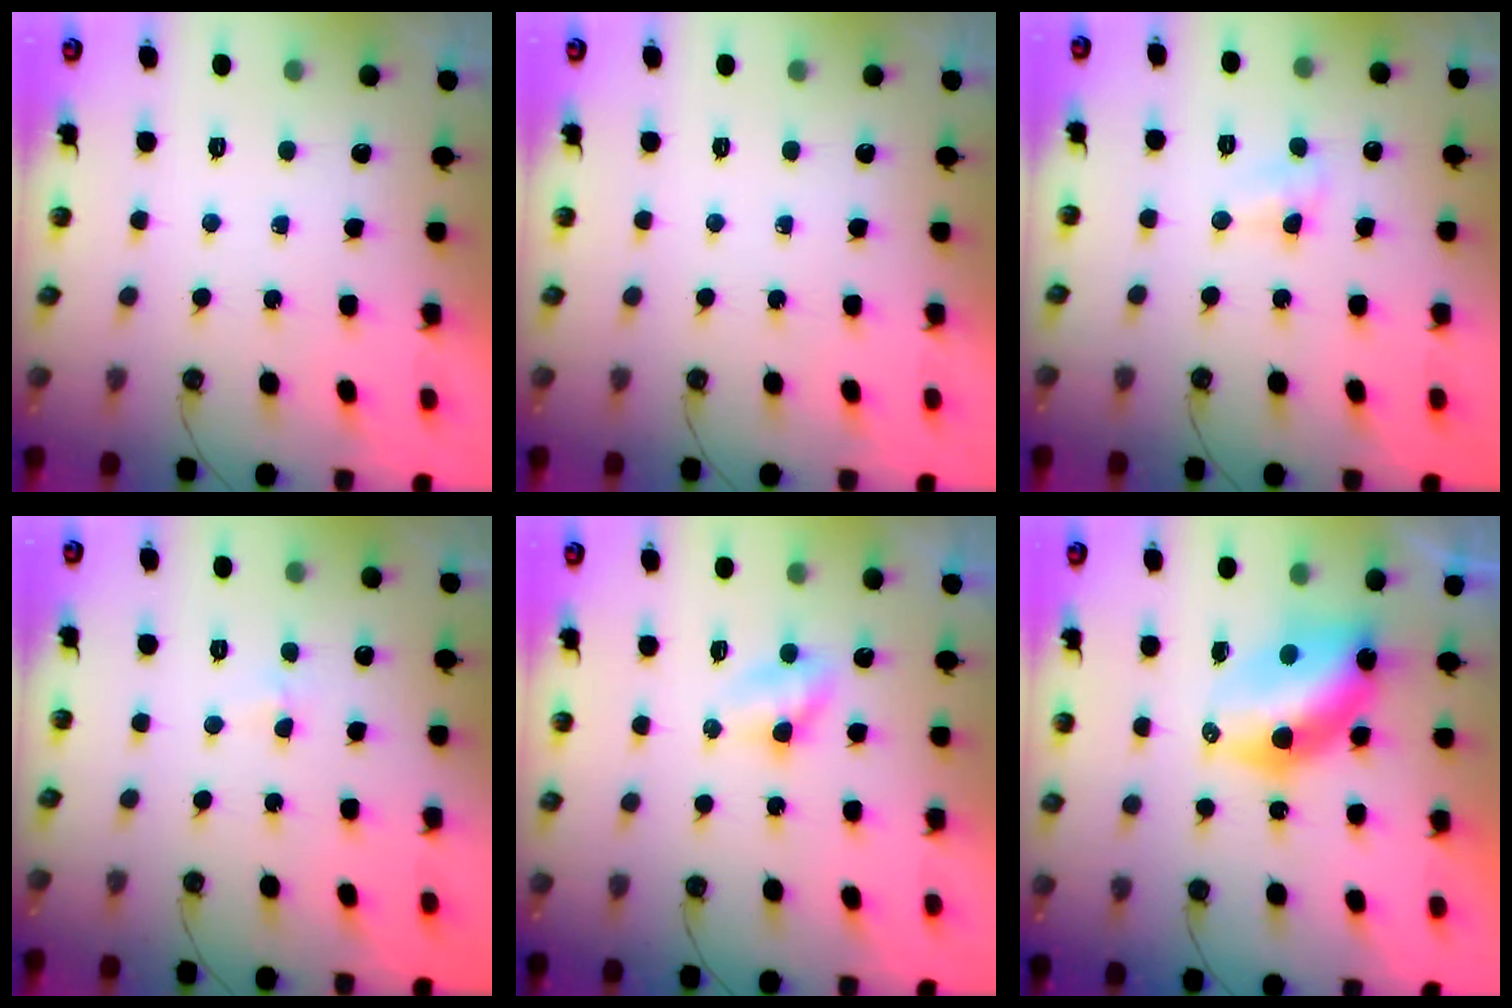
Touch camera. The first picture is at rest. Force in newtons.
{"total": 0.0}
{"total": 5.3, "press": 5.2, "slide": 0.9}
{"total": 3.6, "press": 1.5, "slide": 3.3}
{"total": 4.2, "press": 3.7, "slide": 2.1}
{"total": 8.3, "press": 8.3, "slide": 0.4}